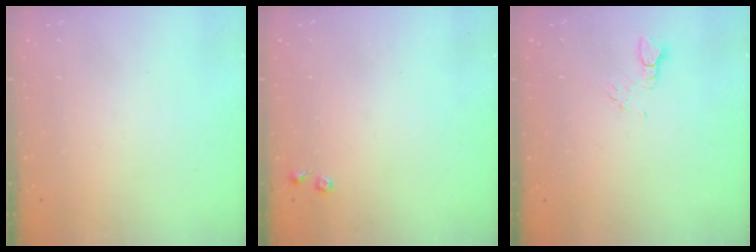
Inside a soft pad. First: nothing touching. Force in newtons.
{"total": 3.8, "press": 3.7, "slide": 0.6}
{"total": 3.9, "press": 3.9, "slide": 0.5}